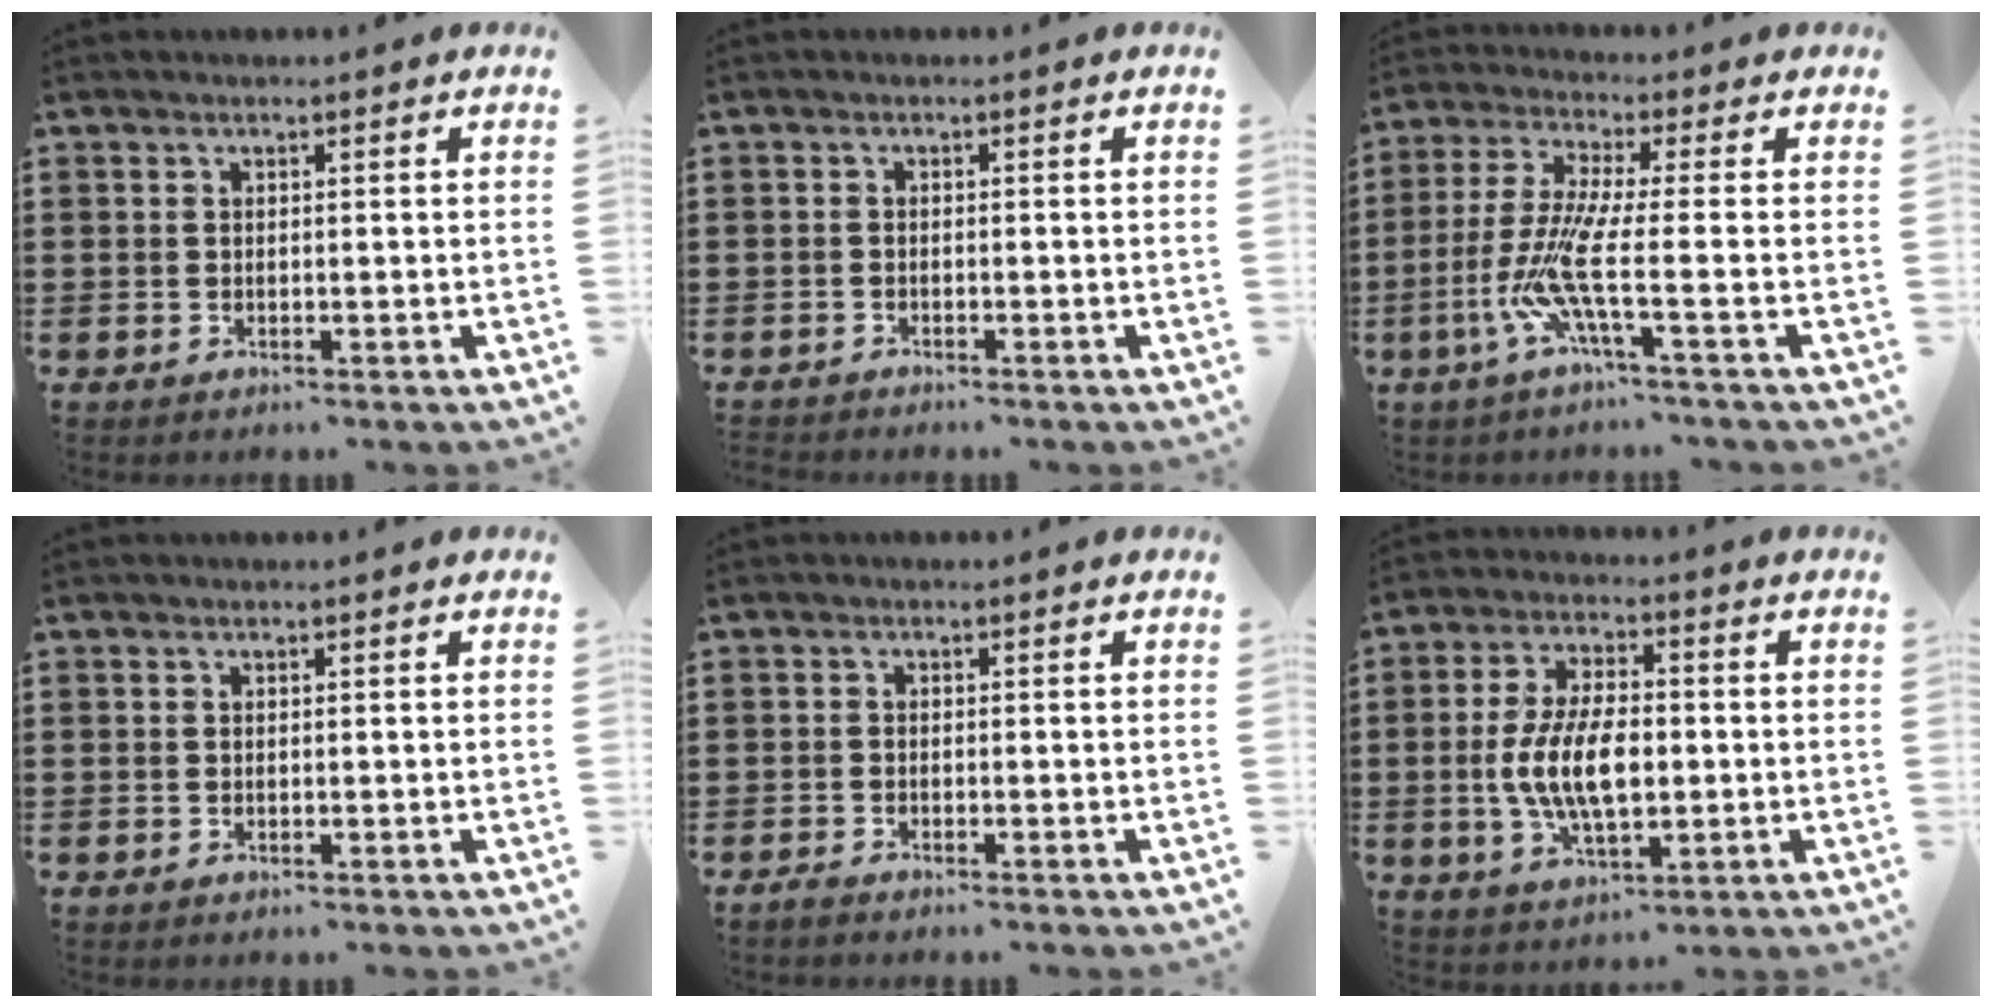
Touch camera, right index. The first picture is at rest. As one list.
[{"total": 0.8, "force": [-0.8, 0.0, 0.0], "torque": [-0.002, 0.000, -0.017]}, {"total": 9.0, "force": [-2.7, 0.4, 8.5], "torque": [-0.202, -0.027, -0.062]}, {"total": 0.0}, {"total": 0.9, "force": [-0.9, 0.0, 0.2], "torque": [-0.007, -0.002, -0.017]}, {"total": 9.9, "force": [-1.0, 4.8, 8.6], "torque": [-0.185, 0.002, -0.021]}]